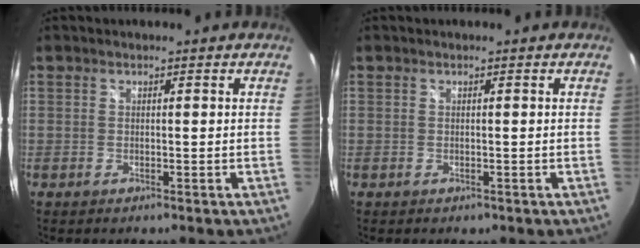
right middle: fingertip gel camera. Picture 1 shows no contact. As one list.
[{"total": 0.0}]